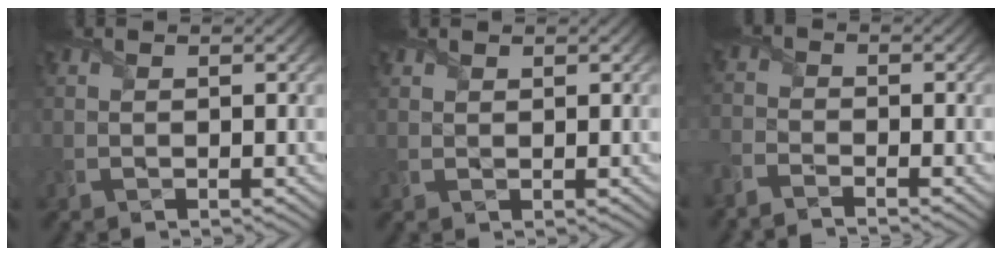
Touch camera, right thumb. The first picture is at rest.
{"total": 0.8, "force": [0.8, 0.2, 0.0], "torque": [0.000, 0.000, 0.018]}
{"total": 3.2, "force": [-3.0, 0.5, 1.0], "torque": [-0.026, -0.007, -0.073]}